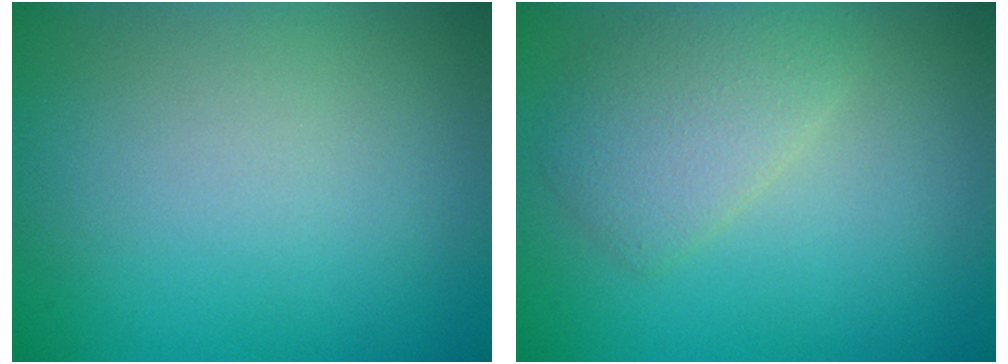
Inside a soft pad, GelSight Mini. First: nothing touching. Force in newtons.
{"total": 2.9, "press": 2.9, "slide": 0.1}